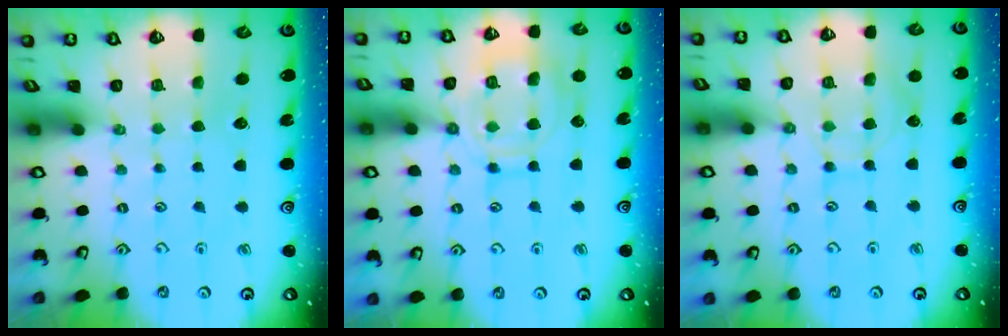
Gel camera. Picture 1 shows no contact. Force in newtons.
{"total": 11.5, "press": 11.5, "slide": 1.1}
{"total": 8.7, "press": 8.6, "slide": 0.9}